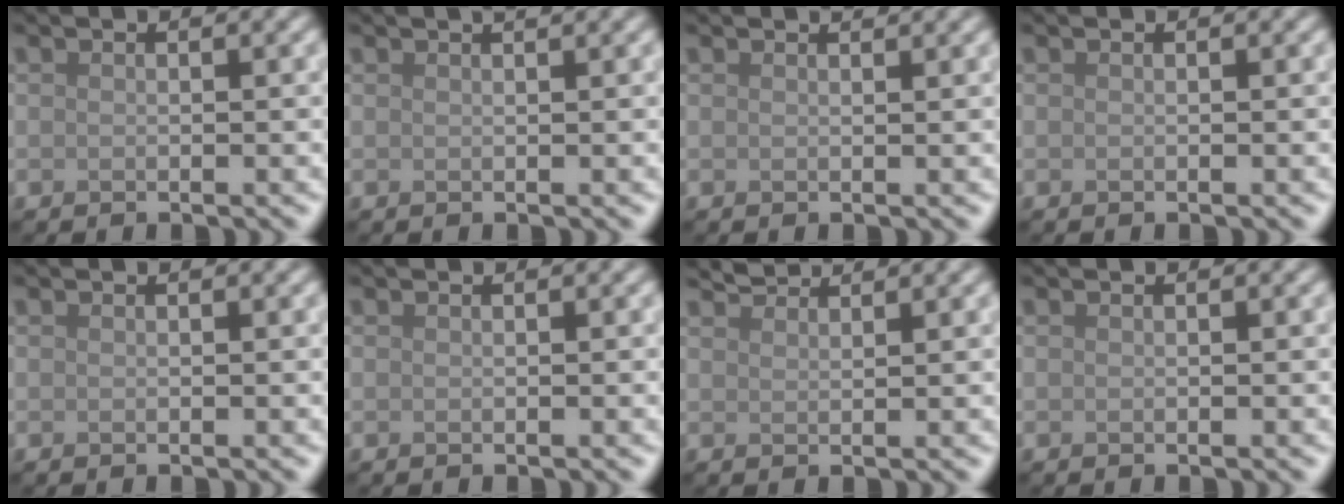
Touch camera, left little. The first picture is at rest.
{"total": 1.2, "force": [0.9, 0.3, 0.8], "torque": [-0.006, 0.000, 0.007]}
{"total": 0.9, "force": [0.9, 0.1, 0.2], "torque": [-0.002, -0.003, 0.010]}
{"total": 0.0}
{"total": 0.0}
{"total": 0.0}
{"total": 1.8, "force": [1.8, 0.2, 0.3], "torque": [0.000, 0.005, 0.030]}
{"total": 0.0}